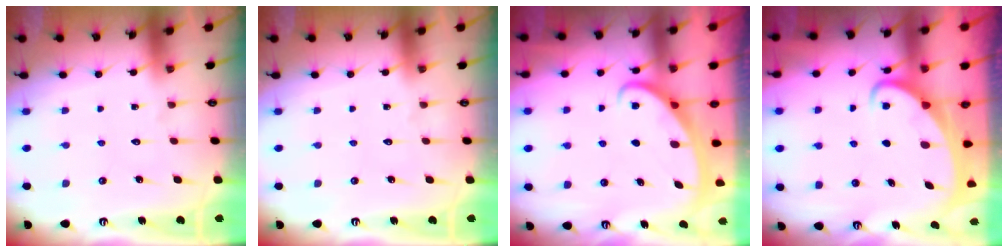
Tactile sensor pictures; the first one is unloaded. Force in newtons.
{"total": 0.0}
{"total": 2.5, "press": 2.5, "slide": 0.4}
{"total": 3.0, "press": 3.0, "slide": 0.4}